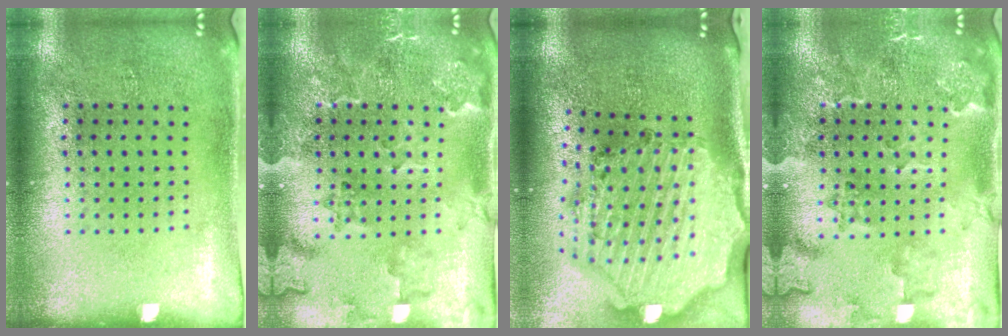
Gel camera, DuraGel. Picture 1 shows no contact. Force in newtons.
{"total": 2.5, "press": 2.2, "slide": 1.1}
{"total": 3.1, "press": 2.6, "slide": 1.6}
{"total": 2.5, "press": 2.2, "slide": 1.1}